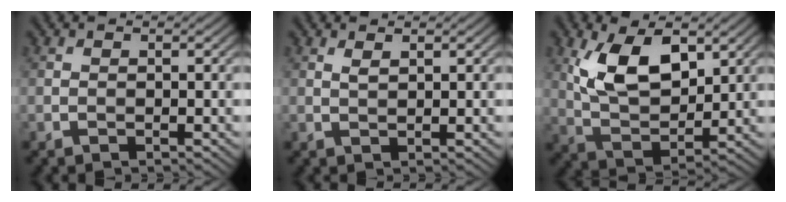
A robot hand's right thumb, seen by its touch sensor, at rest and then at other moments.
{"total": 1.1, "force": [0.8, 0.1, 0.7], "torque": [-0.022, 0.001, 0.018]}
{"total": 9.7, "force": [3.9, 4.9, 7.4], "torque": [-0.152, -0.001, 0.075]}